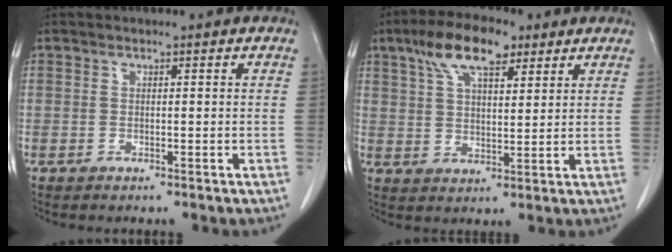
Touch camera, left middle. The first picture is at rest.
{"total": 10.0, "force": [6.0, 3.6, 7.0], "torque": [-0.134, 0.019, 0.109]}